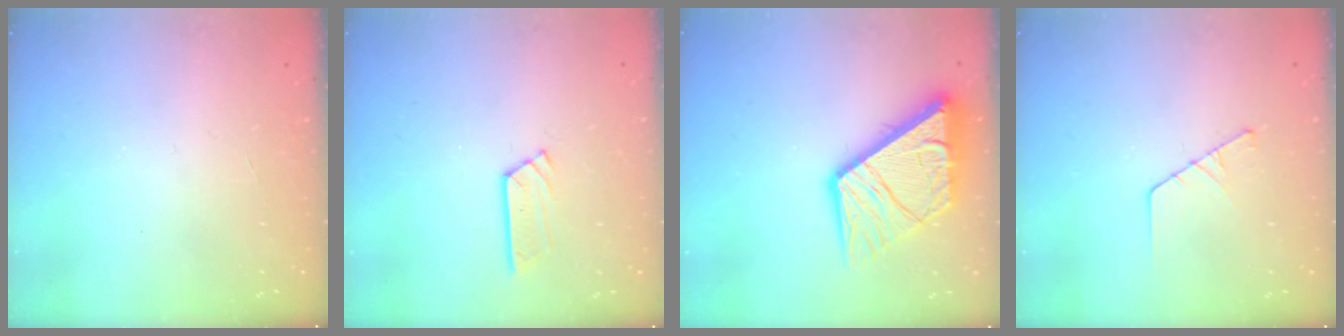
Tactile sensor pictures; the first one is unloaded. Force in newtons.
{"total": 3.8, "press": 3.8, "slide": 0.3}
{"total": 16.7, "press": 16.6, "slide": 1.9}
{"total": 3.2, "press": 3.2, "slide": 0.2}